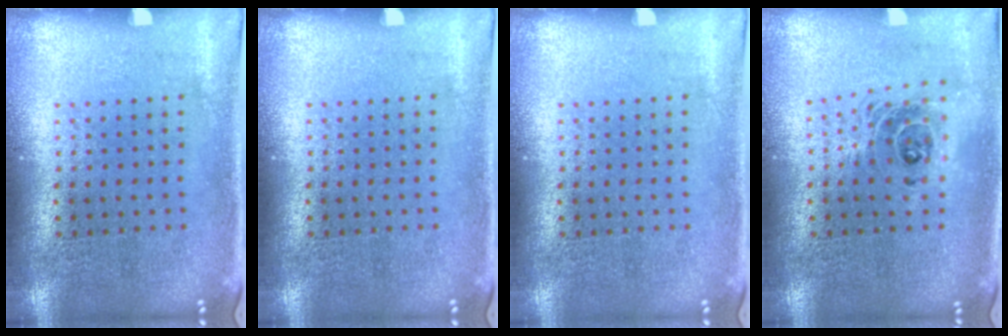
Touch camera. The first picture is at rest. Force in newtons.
{"total": 0.0}
{"total": 0.0}
{"total": 1.4, "press": 1.2, "slide": 0.7}